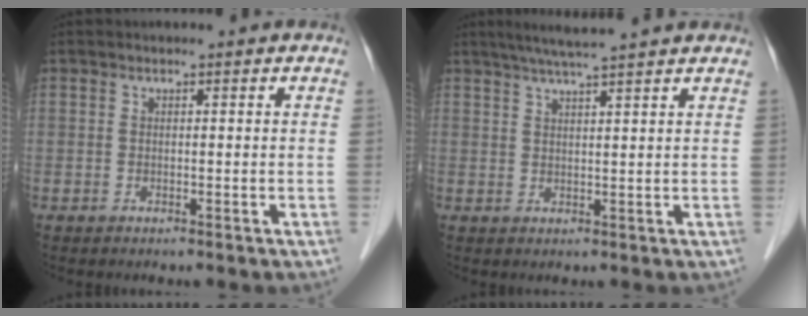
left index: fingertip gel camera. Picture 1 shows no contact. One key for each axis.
{"total": 7.4, "fx": 6.1, "fy": -0.8, "fz": 4.1, "tx": -0.071, "ty": 0.023, "tz": 0.088}